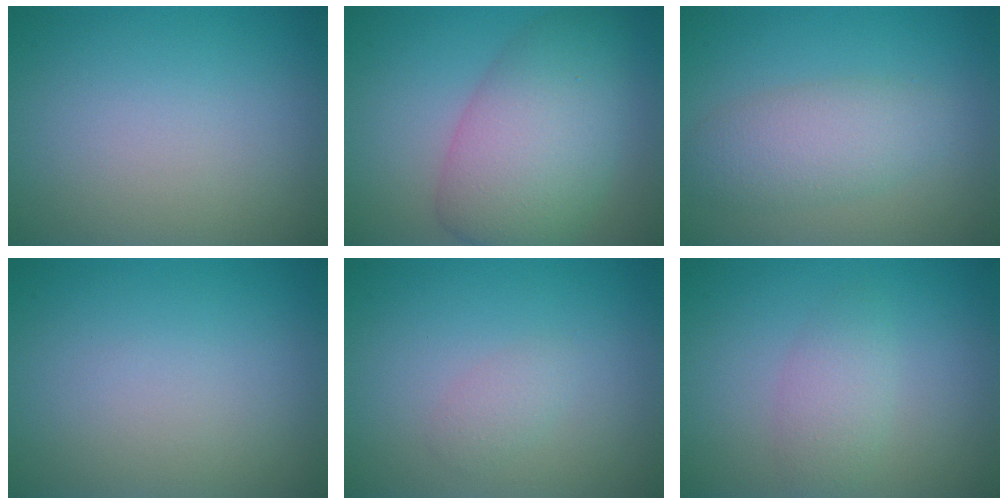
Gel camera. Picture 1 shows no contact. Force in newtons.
{"total": 6.3, "press": 6.2, "slide": 0.6}
{"total": 3.8, "press": 3.8, "slide": 0.1}
{"total": 0.0}
{"total": 1.1, "press": 1.1, "slide": 0.1}
{"total": 2.2, "press": 2.2, "slide": 0.1}